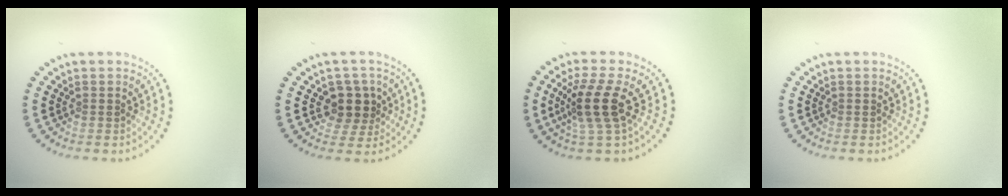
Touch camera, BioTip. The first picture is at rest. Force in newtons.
{"total": 2.9, "press": 2.6, "slide": 1.4}
{"total": 4.0, "press": 3.1, "slide": 2.6}
{"total": 0.0}